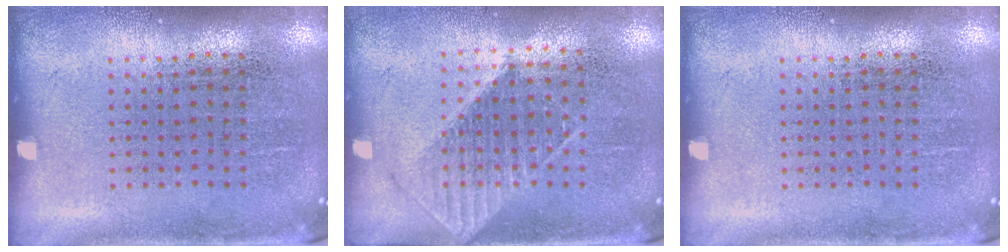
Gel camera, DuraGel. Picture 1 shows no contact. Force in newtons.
{"total": 1.0, "press": 0.9, "slide": 0.3}
{"total": 0.0}